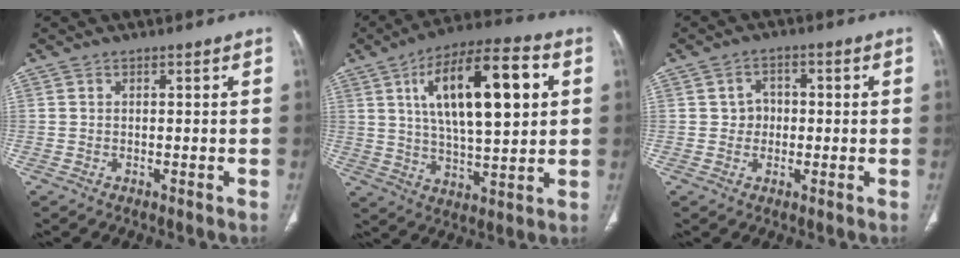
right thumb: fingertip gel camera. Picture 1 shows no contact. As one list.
[{"total": 20.9, "force": [5.9, 7.8, 18.5], "torque": [-0.284, 0.001, 0.094]}, {"total": 3.8, "force": [0.0, 3.3, 1.7], "torque": [-0.002, 0.009, -0.007]}]